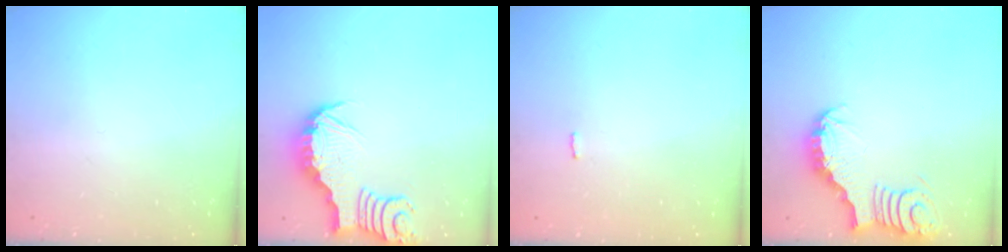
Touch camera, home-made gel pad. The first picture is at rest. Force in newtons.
{"total": 3.4, "press": 3.4, "slide": 0.2}
{"total": 2.0, "press": 2.0, "slide": 0.3}
{"total": 3.8, "press": 3.7, "slide": 0.5}